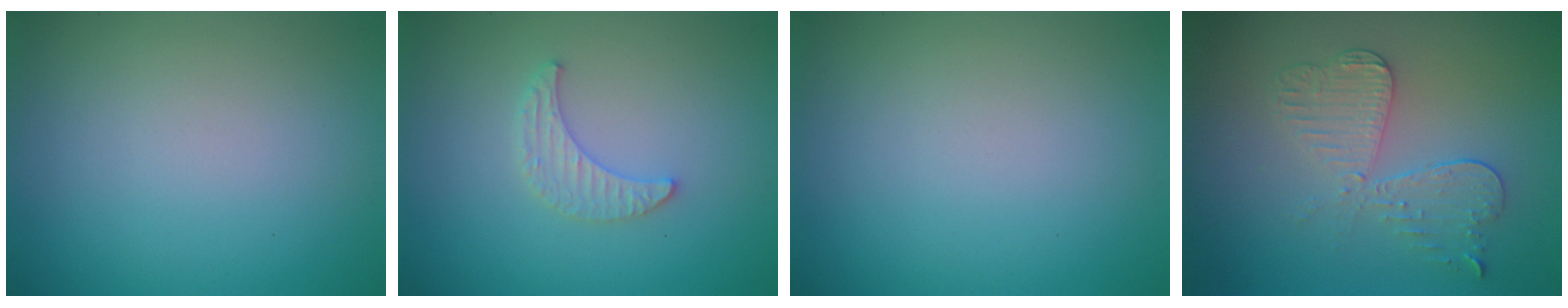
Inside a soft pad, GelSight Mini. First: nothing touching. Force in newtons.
{"total": 2.0, "press": 1.9, "slide": 0.5}
{"total": 0.0}
{"total": 3.9, "press": 3.3, "slide": 2.0}